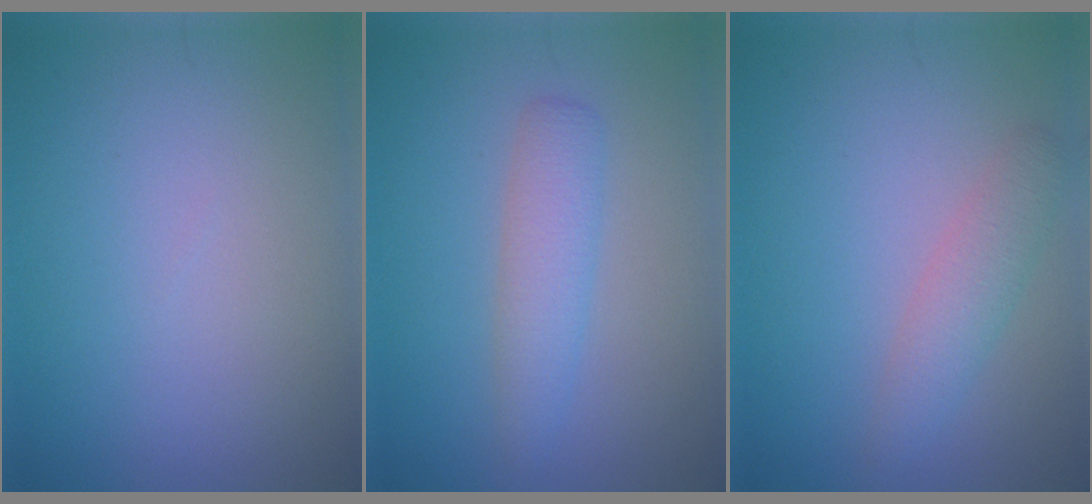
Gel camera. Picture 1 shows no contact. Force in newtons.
{"total": 2.8, "press": 2.8, "slide": 0.1}
{"total": 2.5, "press": 2.5, "slide": 0.2}